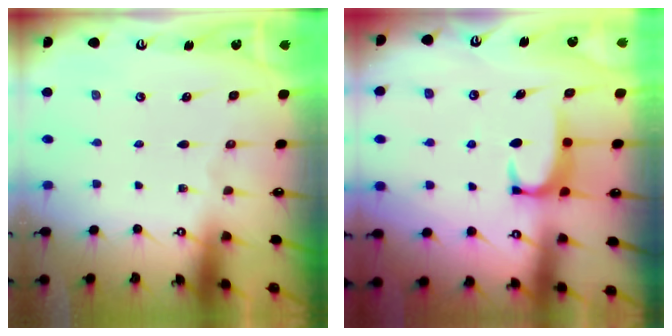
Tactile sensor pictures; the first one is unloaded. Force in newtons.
{"total": 2.4, "press": 2.4, "slide": 0.6}